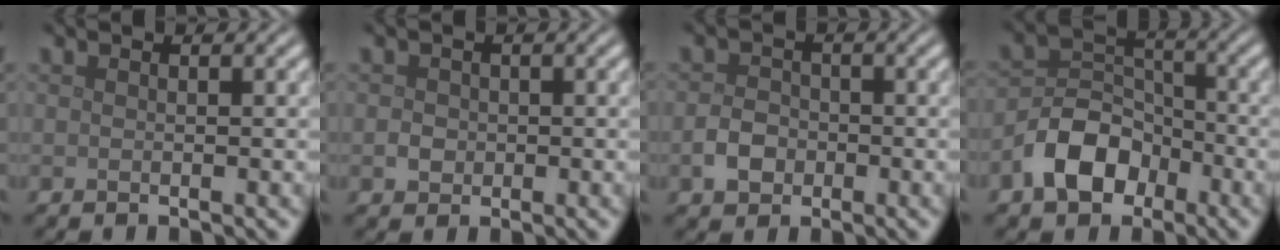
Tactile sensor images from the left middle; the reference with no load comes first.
{"total": 1.2, "force": [-0.2, 1.1, 0.3], "torque": [0.001, -0.003, -0.005]}
{"total": 2.4, "force": [-0.9, 1.9, 1.2], "torque": [-0.020, 0.001, -0.023]}
{"total": 5.8, "force": [-3.1, 3.9, 2.9], "torque": [-0.049, 0.003, -0.065]}